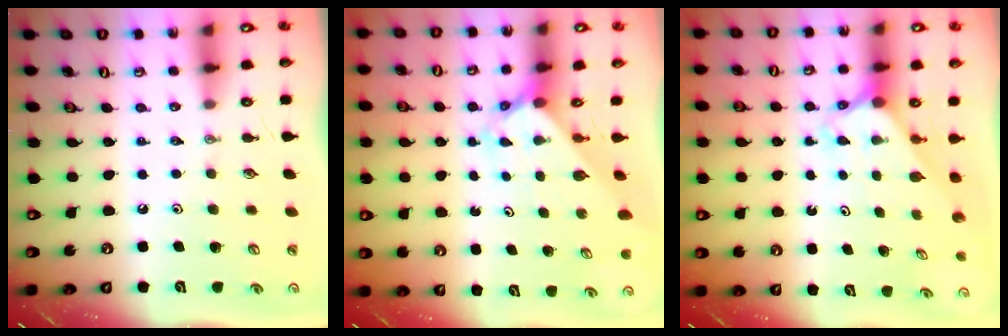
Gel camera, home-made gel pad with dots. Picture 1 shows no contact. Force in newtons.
{"total": 2.3, "press": 2.3, "slide": 0.2}
{"total": 2.4, "press": 2.4, "slide": 0.2}